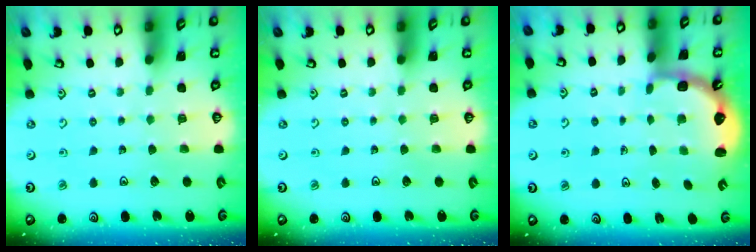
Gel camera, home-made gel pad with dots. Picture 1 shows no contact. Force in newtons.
{"total": 0.0}
{"total": 2.5, "press": 2.1, "slide": 1.3}